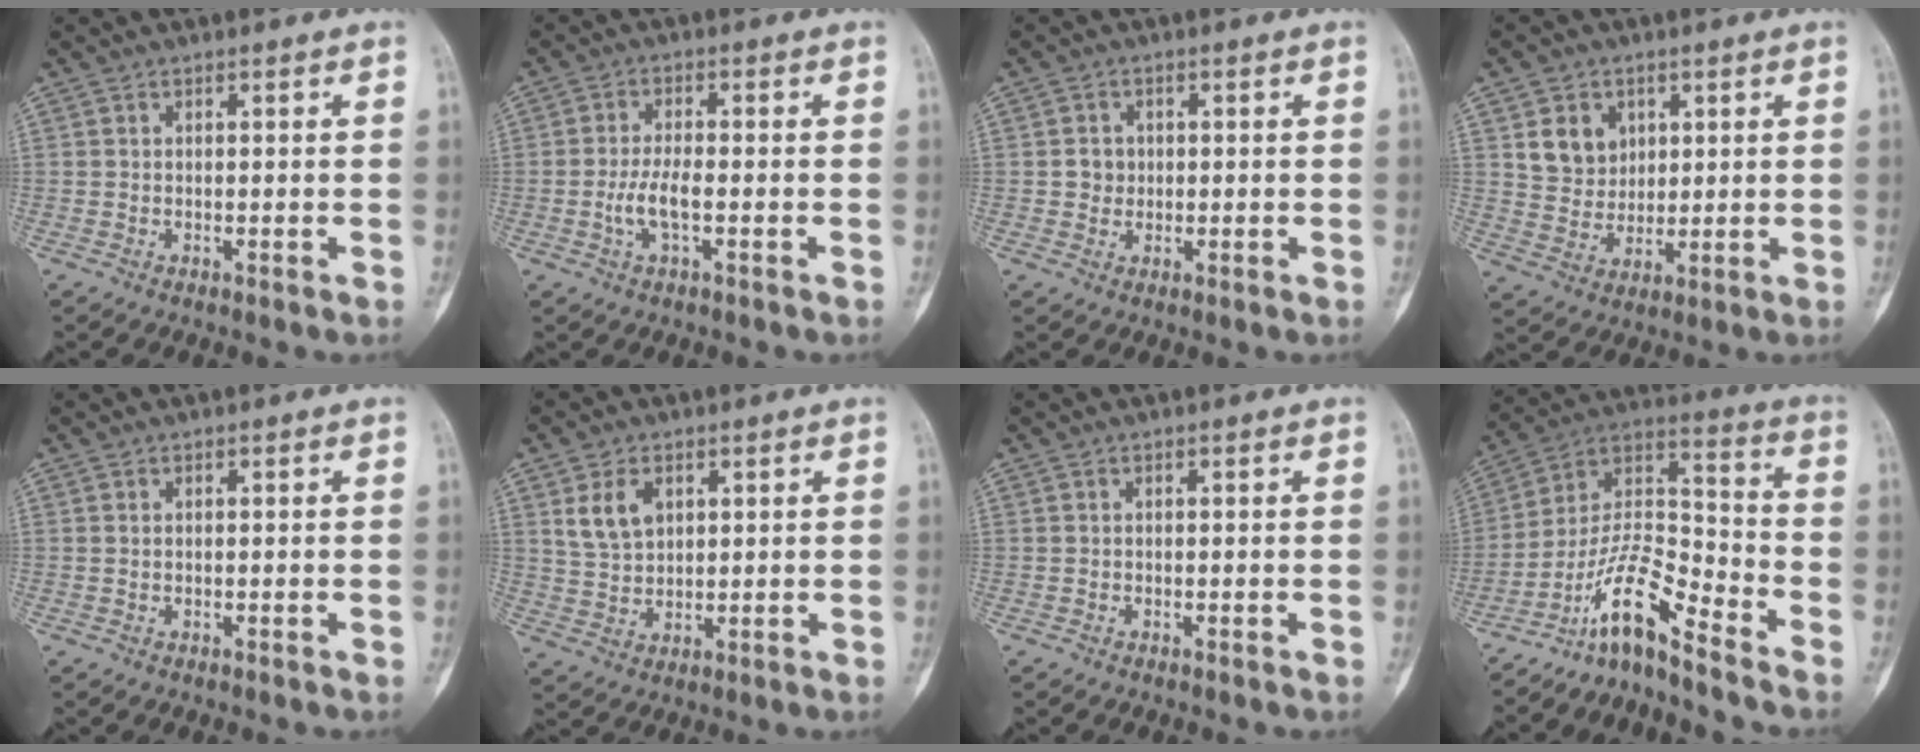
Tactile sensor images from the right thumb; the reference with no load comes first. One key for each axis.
{"total": 4.7, "fx": -1.3, "fy": 1.5, "fz": 4.2, "tx": -0.092, "ty": 0.009, "tz": -0.027}
{"total": 2.7, "fx": 0.1, "fy": 2.5, "fz": 0.9, "tx": 0.001, "ty": 0.006, "tz": 0.001}
{"total": 7.6, "fx": 2.8, "fy": 6.3, "fz": 3.2, "tx": -0.026, "ty": -0.016, "tz": 0.058}
{"total": 0.0}
{"total": 6.5, "fx": 2.6, "fy": 4.3, "fz": 4.1, "tx": -0.064, "ty": -0.010, "tz": 0.057}
{"total": 0.0}
{"total": 11.3, "fx": -9.1, "fy": 1.9, "fz": 6.5, "tx": -0.132, "ty": 0.101, "tz": -0.173}